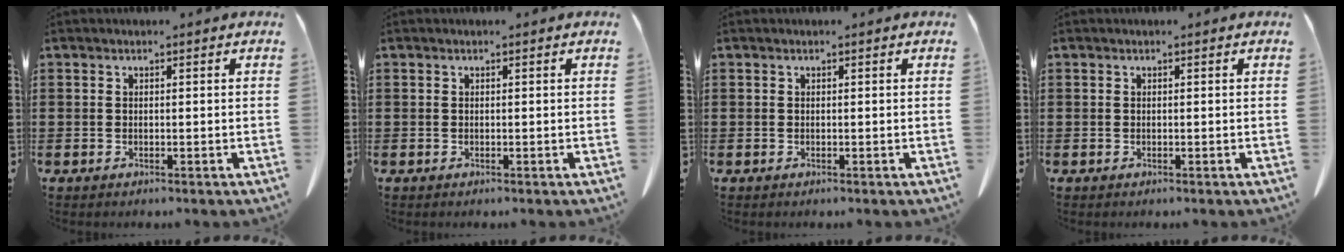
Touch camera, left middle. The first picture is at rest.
{"total": 0.0}
{"total": 0.0}
{"total": 0.0}